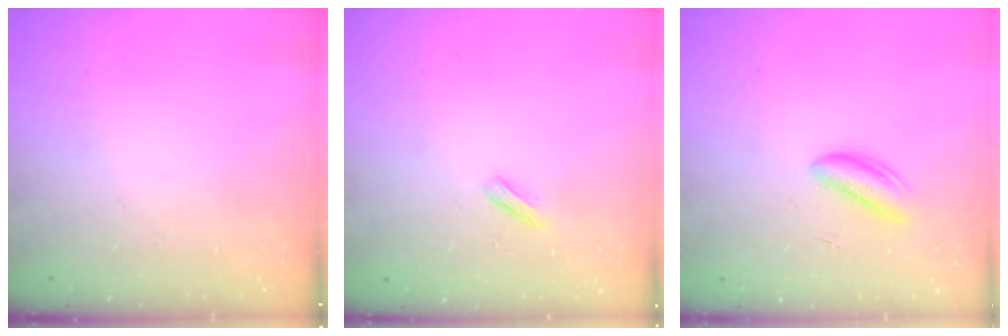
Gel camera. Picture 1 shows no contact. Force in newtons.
{"total": 2.3, "press": 2.2, "slide": 0.7}
{"total": 2.9, "press": 2.9, "slide": 0.1}